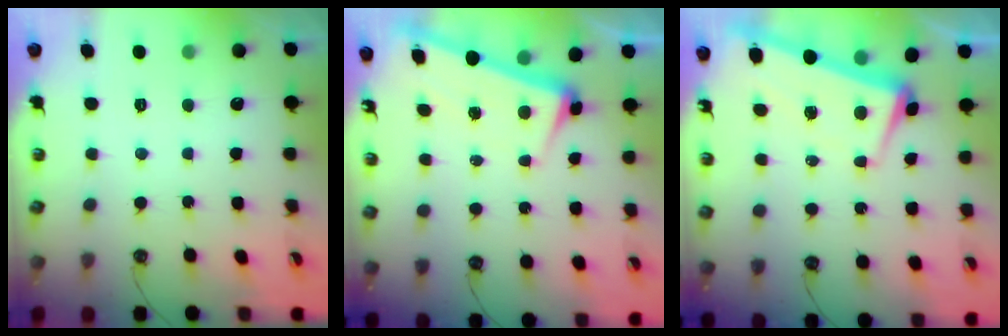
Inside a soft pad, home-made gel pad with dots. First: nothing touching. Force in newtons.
{"total": 3.1, "press": 3.0, "slide": 0.8}
{"total": 1.7, "press": 1.0, "slide": 1.4}